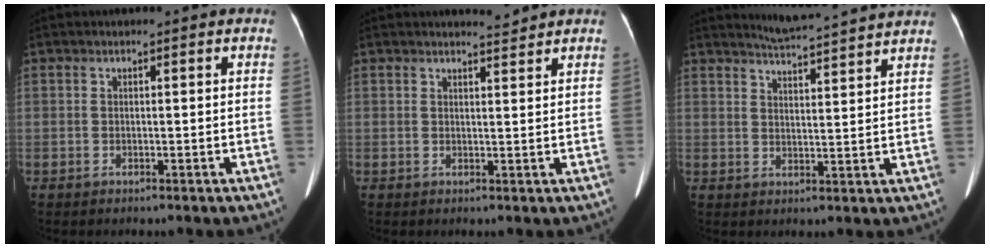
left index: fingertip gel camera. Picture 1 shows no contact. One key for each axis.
{"total": 1.7, "fx": 1.7, "fy": -0.3, "fz": -0.1, "tx": -0.006, "ty": -0.014, "tz": 0.028}
{"total": 9.8, "fx": 9.4, "fy": -0.5, "fz": 3.0, "tx": -0.058, "ty": 0.012, "tz": 0.125}